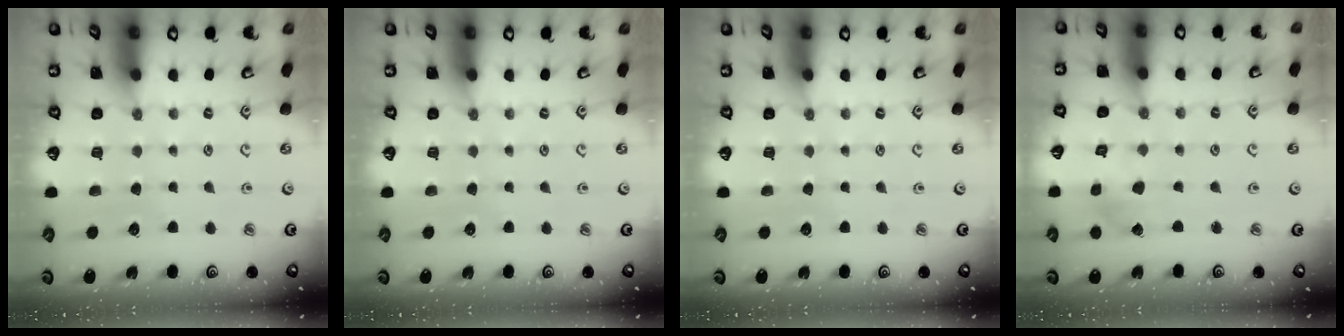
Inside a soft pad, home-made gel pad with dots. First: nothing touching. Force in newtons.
{"total": 0.0}
{"total": 0.0}
{"total": 2.8, "press": 2.8, "slide": 0.1}